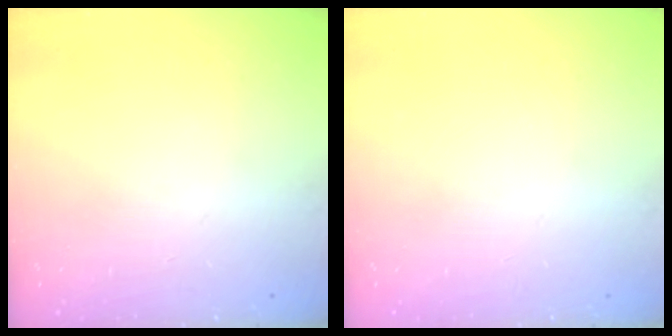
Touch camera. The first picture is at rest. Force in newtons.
{"total": 0.0}